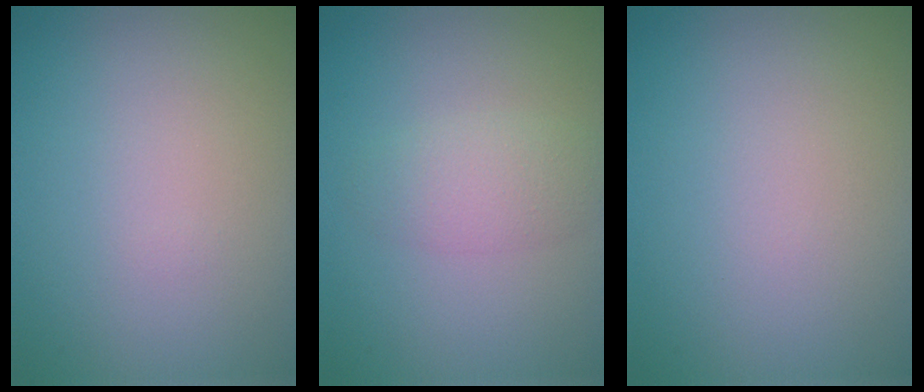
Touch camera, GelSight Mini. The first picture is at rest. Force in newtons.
{"total": 2.4, "press": 2.4, "slide": 0.1}
{"total": 0.0}